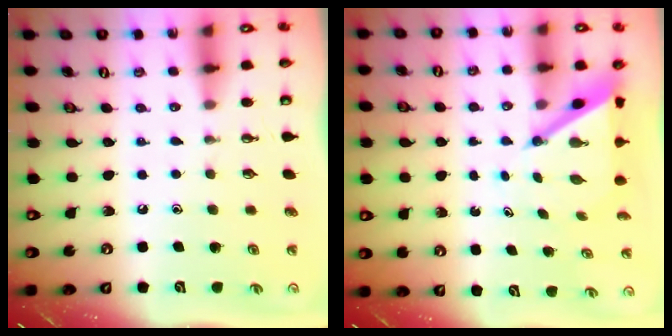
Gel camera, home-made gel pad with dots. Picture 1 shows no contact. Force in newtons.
{"total": 5.9, "press": 5.8, "slide": 0.5}